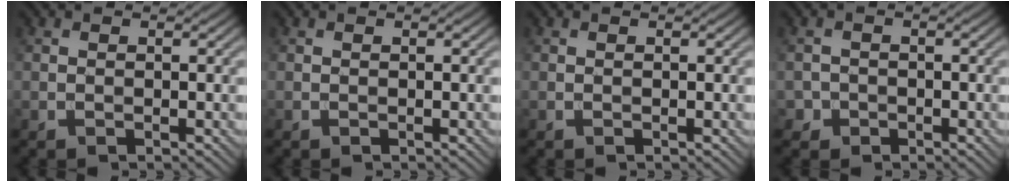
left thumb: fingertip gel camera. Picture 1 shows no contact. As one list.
[{"total": 0.0}, {"total": 0.0}, {"total": 1.7, "force": [-0.9, 1.4, 0.1], "torque": [0.003, -0.002, -0.020]}]